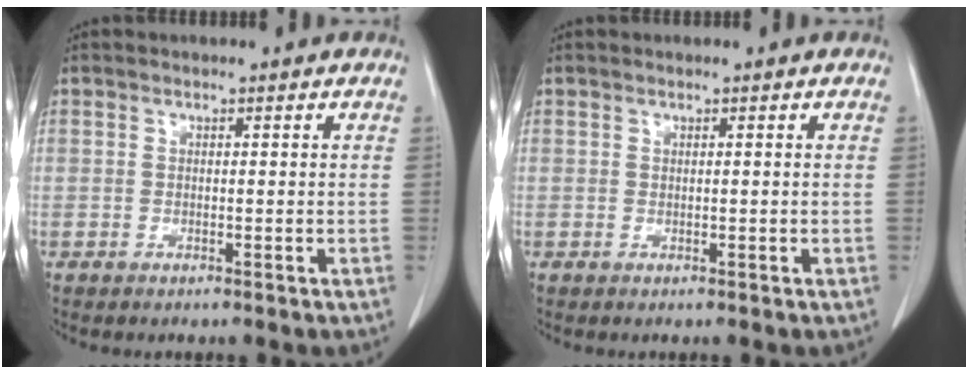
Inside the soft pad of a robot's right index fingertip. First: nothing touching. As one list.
[{"total": 0.0}]